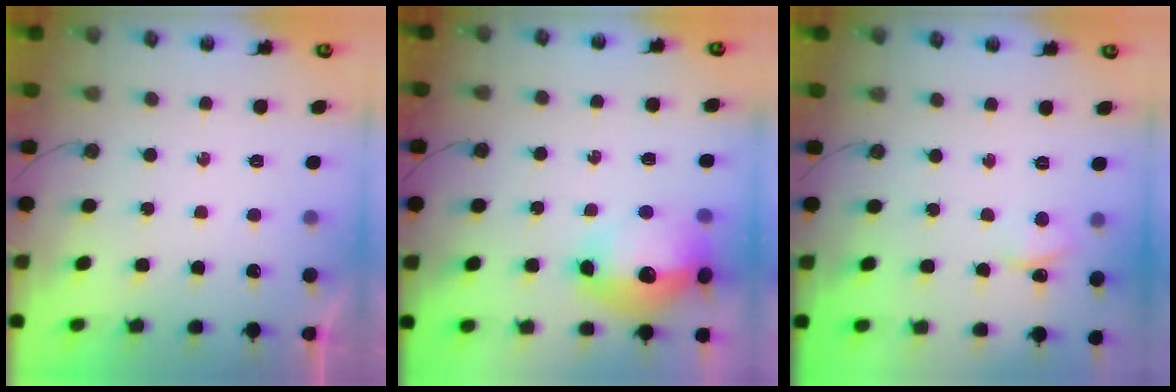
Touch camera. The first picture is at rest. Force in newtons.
{"total": 15.1, "press": 15.1, "slide": 1.2}
{"total": 2.9, "press": 2.8, "slide": 0.3}